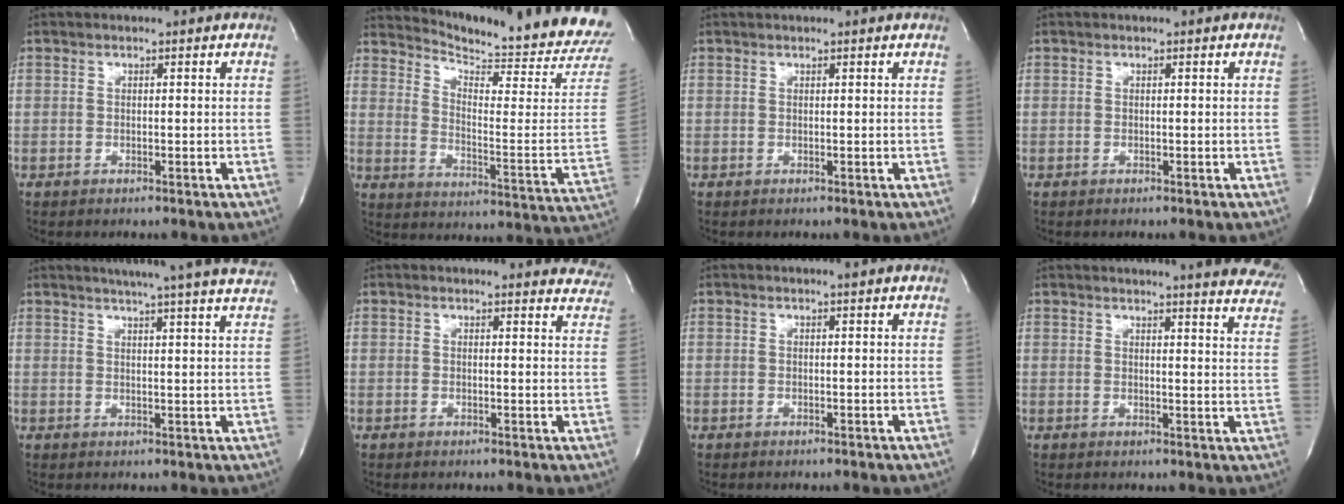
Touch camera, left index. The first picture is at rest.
{"total": 20.8, "force": [20.1, 0.3, 5.5], "torque": [-0.095, -0.124, 0.249]}
{"total": 3.1, "force": [2.9, 0.0, 1.1], "torque": [-0.014, 0.026, 0.037]}
{"total": 0.0}
{"total": 19.1, "force": [17.0, -0.1, 8.7], "torque": [-0.131, -0.020, 0.202]}
{"total": 14.1, "force": [13.6, 3.1, 2.1], "torque": [0.004, -0.045, 0.120]}
{"total": 0.7, "force": [0.5, -0.1, 0.4], "torque": [-0.012, 0.000, 0.010]}
{"total": 21.4, "force": [19.7, 2.2, 8.0], "torque": [-0.104, -0.073, 0.206]}